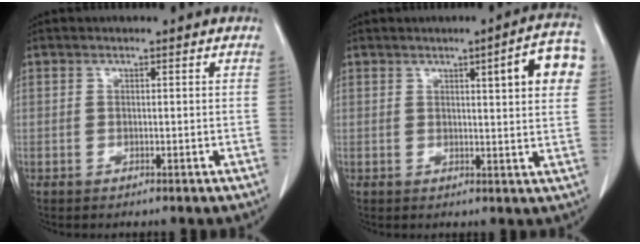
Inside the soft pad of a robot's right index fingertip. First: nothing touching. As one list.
[{"total": 8.6, "force": [2.9, 0.8, 8.0], "torque": [-0.097, 0.006, 0.029]}]